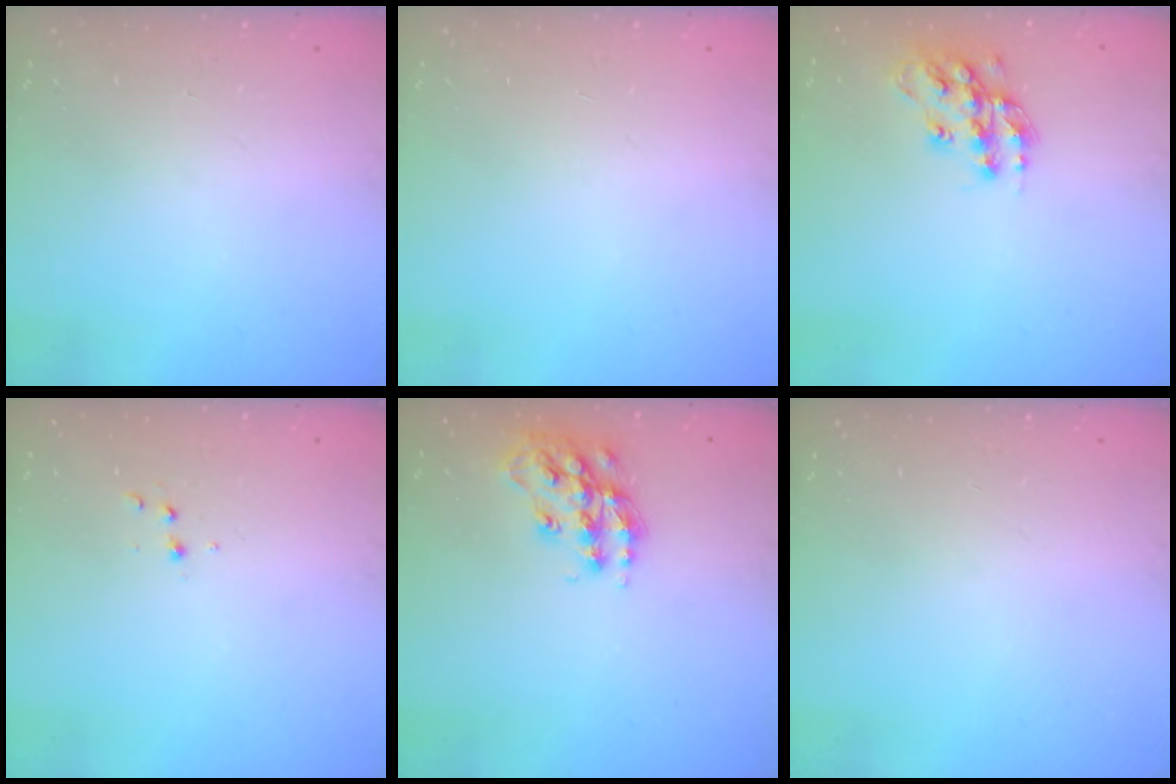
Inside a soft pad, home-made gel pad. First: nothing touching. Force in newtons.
{"total": 0.0}
{"total": 13.8, "press": 13.8, "slide": 0.8}
{"total": 2.9, "press": 2.7, "slide": 1.1}
{"total": 15.6, "press": 15.6, "slide": 0.9}
{"total": 0.0}